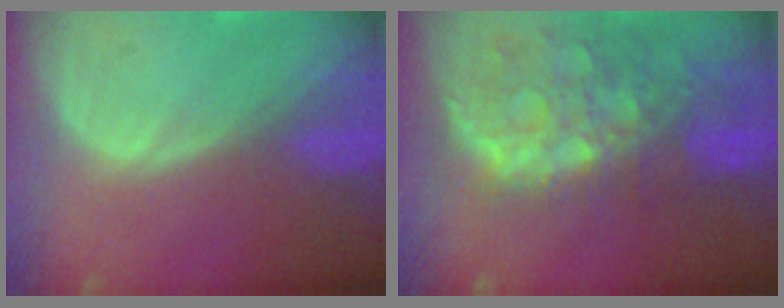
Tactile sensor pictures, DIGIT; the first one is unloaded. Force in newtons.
{"total": 11.2, "press": 9.8, "slide": 5.5}